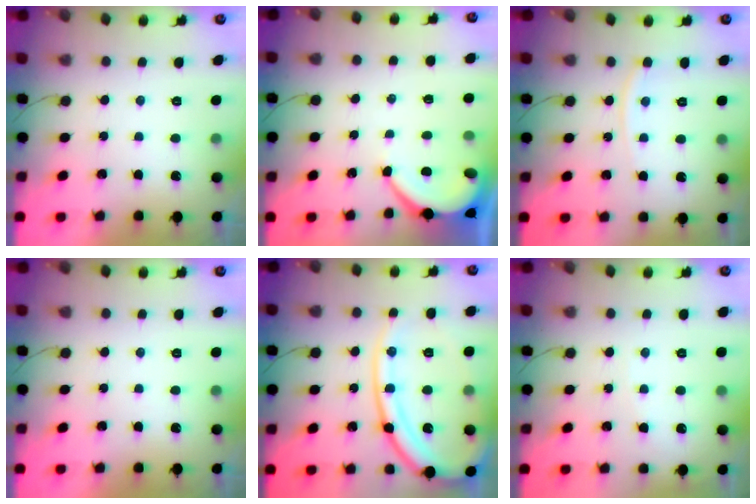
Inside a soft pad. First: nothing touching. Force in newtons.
{"total": 4.5, "press": 4.5, "slide": 0.5}
{"total": 6.1, "press": 6.1, "slide": 0.8}
{"total": 0.0}
{"total": 19.4, "press": 19.3, "slide": 1.9}
{"total": 2.9, "press": 2.9, "slide": 0.4}